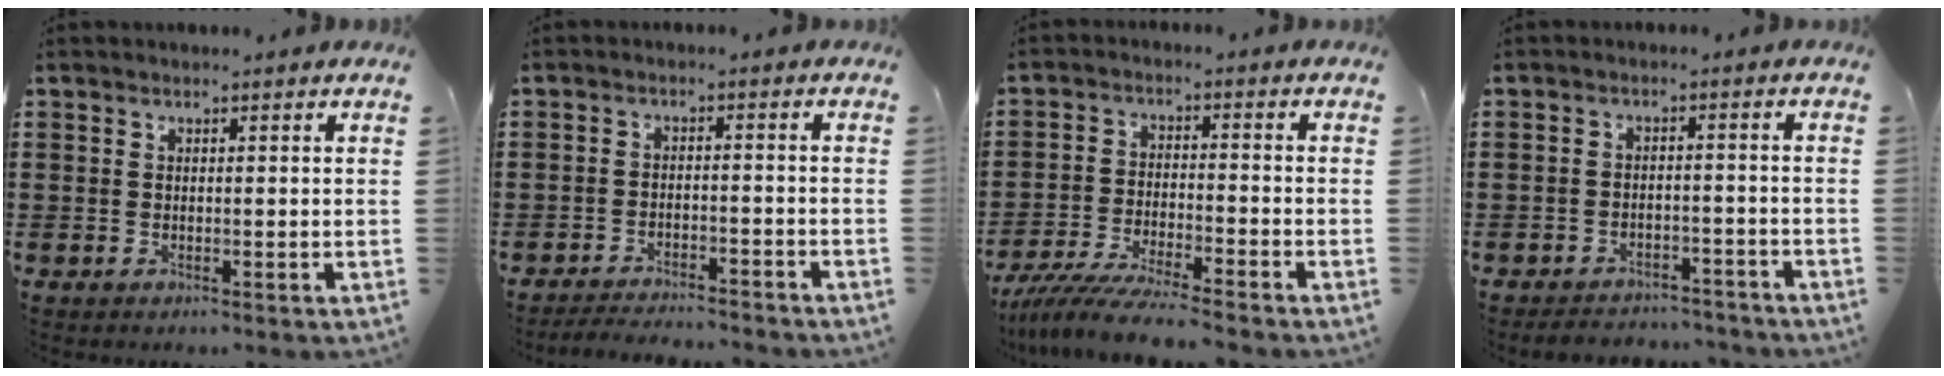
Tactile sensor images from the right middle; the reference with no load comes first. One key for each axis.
{"total": 3.3, "fx": -3.3, "fy": 0.1, "fz": 0.4, "tx": -0.009, "ty": 0.002, "tz": -0.068}
{"total": 6.8, "fx": -6.4, "fy": -0.2, "fz": 2.4, "tx": -0.058, "ty": -0.013, "tz": -0.126}
{"total": 3.2, "fx": -3.2, "fy": 0.5, "fz": 0.1, "tx": -0.007, "ty": 0.003, "tz": -0.068}